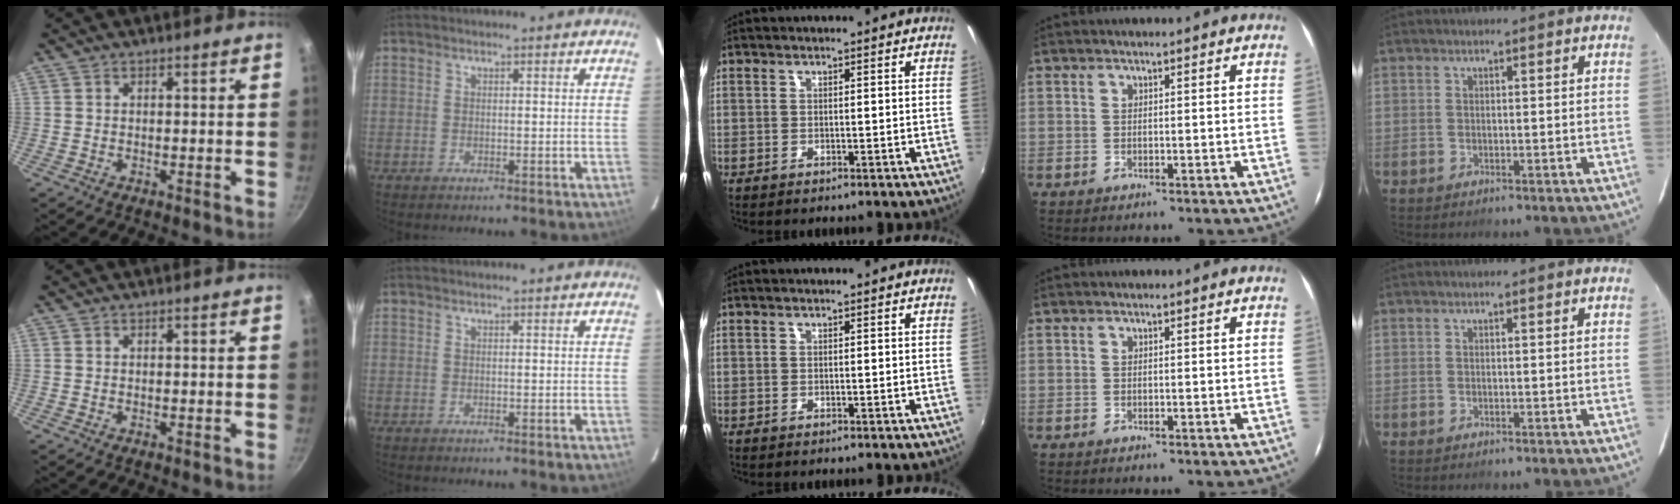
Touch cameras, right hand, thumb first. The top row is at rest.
{}